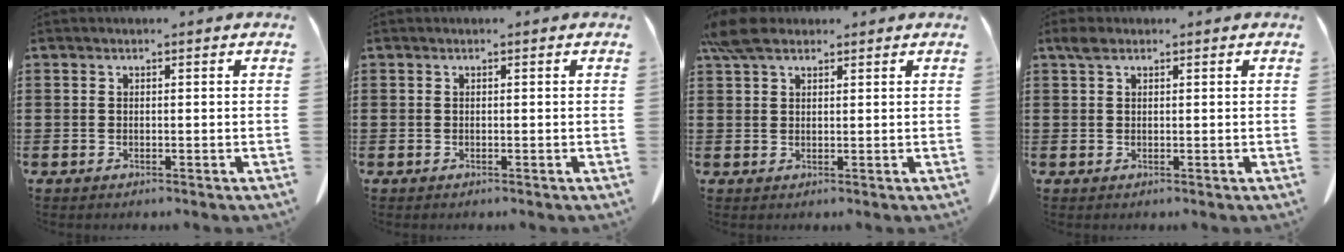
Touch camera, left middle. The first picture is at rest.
{"total": 0.0}
{"total": 4.7, "force": [3.5, 1.9, 2.6], "torque": [-0.061, 0.004, 0.067]}
{"total": 1.5, "force": [1.0, 0.8, 0.8], "torque": [-0.021, 0.003, 0.019]}